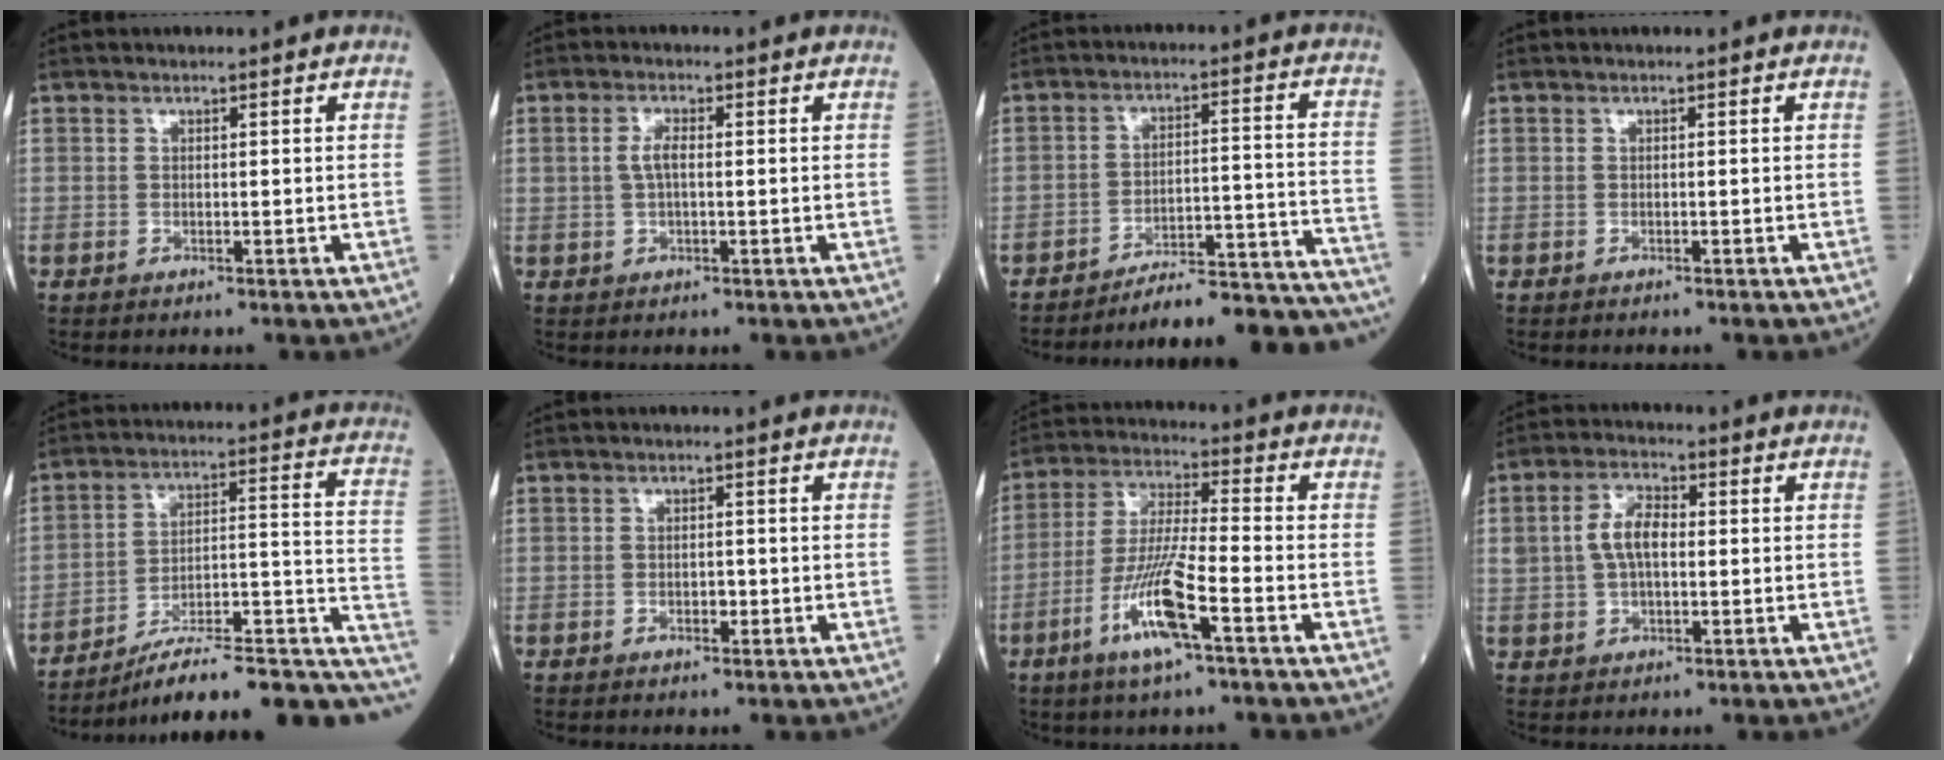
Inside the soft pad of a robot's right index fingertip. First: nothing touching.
{"total": 2.6, "force": [0.2, 0.9, 2.4], "torque": [-0.051, 0.007, 0.005]}
{"total": 21.3, "force": [-20.8, 0.0, 4.5], "torque": [-0.009, 0.017, -0.276]}
{"total": 0.7, "force": [-0.7, 0.0, 0.3], "torque": [-0.003, 0.000, -0.010]}
{"total": 19.5, "force": [-12.6, 4.8, 14.1], "torque": [-0.129, 0.054, -0.178]}
{"total": 1.4, "force": [-0.6, 0.7, 1.1], "torque": [-0.015, 0.002, -0.009]}
{"total": 11.1, "force": [-5.0, 0.7, 9.9], "torque": [-0.197, -0.011, -0.098]}
{"total": 5.8, "force": [0.4, 3.0, 4.9], "torque": [-0.101, 0.014, 0.007]}